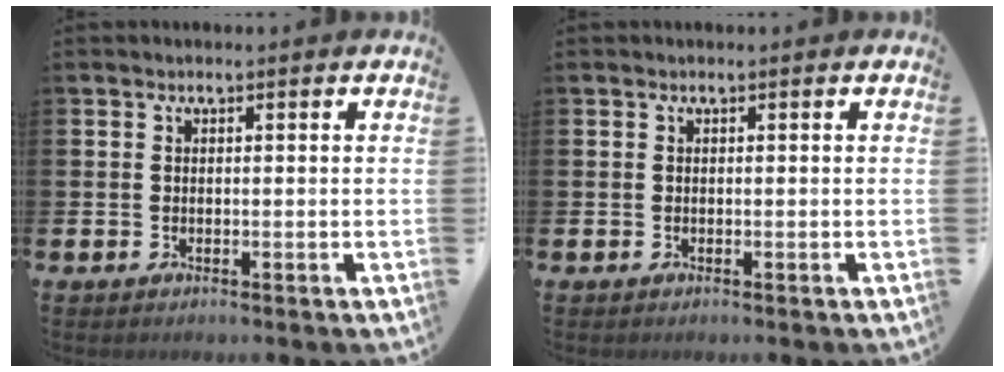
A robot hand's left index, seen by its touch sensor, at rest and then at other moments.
{"total": 0.0}